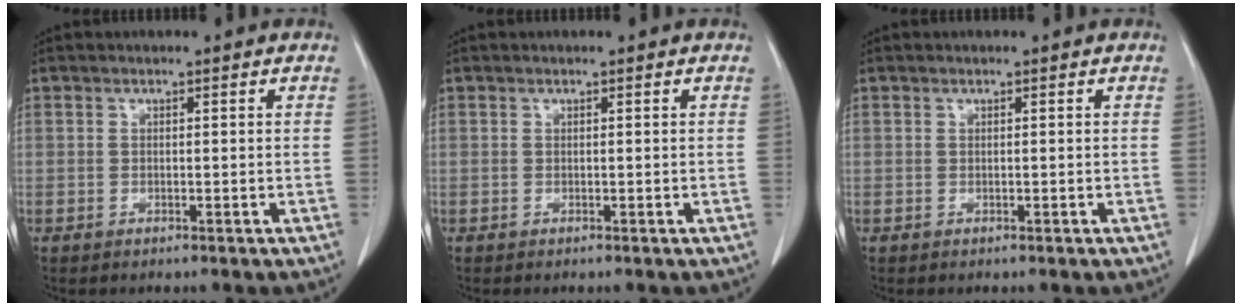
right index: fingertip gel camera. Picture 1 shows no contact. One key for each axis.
{"total": 0.0}
{"total": 0.0}